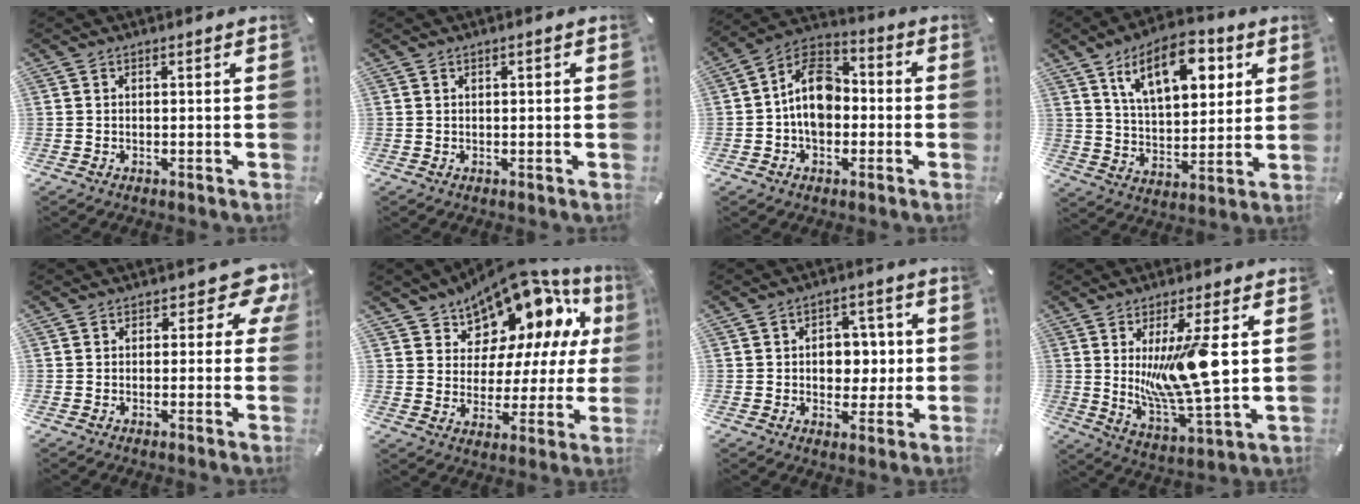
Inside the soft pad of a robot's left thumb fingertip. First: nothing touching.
{"total": 0.5, "force": [0.2, 0.3, 0.4], "torque": [-0.008, 0.002, 0.002]}
{"total": 11.8, "force": [-1.1, 8.8, 7.8], "torque": [-0.144, 0.022, -0.019]}
{"total": 16.3, "force": [8.3, 8.4, 11.2], "torque": [-0.180, -0.018, 0.141]}
{"total": 7.8, "force": [2.6, 4.3, 5.9], "torque": [-0.066, -0.013, 0.041]}
{"total": 13.3, "force": [11.3, 6.5, 3.1], "torque": [-0.066, -0.114, 0.199]}
{"total": 8.1, "force": [0.1, 6.4, 5.1], "torque": [-0.057, 0.001, -0.004]}
{"total": 16.1, "force": [3.1, 4.0, 15.2], "torque": [-0.271, -0.031, 0.041]}